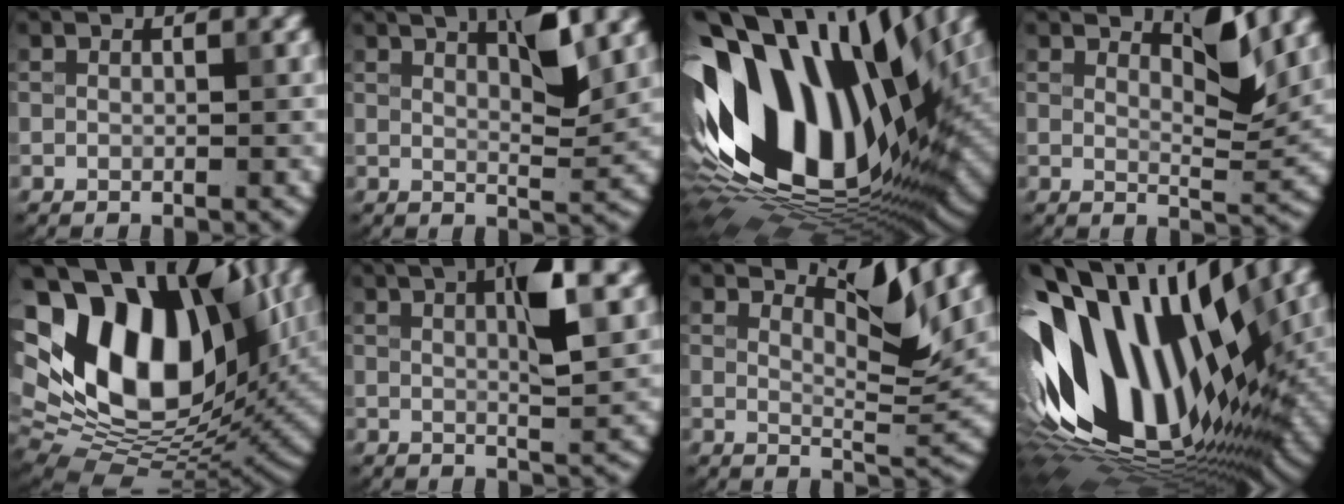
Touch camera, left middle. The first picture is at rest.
{"total": 3.7, "force": [2.0, 0.4, 3.1], "torque": [-0.057, 0.005, 0.049]}
{"total": 17.4, "force": [0.4, 9.7, 14.4], "torque": [-0.280, 0.009, 0.005]}
{"total": 2.6, "force": [1.9, 0.1, 1.8], "torque": [-0.046, -0.005, 0.046]}
{"total": 17.6, "force": [3.6, 11.1, 13.1], "torque": [-0.268, 0.015, 0.083]}
{"total": 4.7, "force": [1.3, 0.6, 4.4], "torque": [-0.082, 0.003, 0.039]}
{"total": 3.8, "force": [2.8, 0.1, 2.6], "torque": [-0.060, -0.005, 0.064]}
{"total": 16.9, "force": [-1.3, 9.6, 13.9], "torque": [-0.278, 0.005, -0.017]}